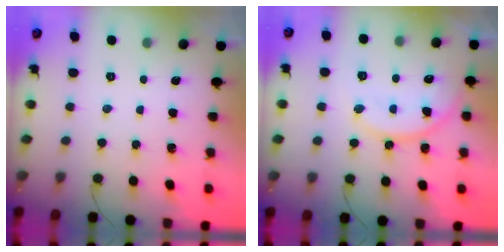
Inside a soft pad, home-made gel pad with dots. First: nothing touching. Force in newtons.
{"total": 12.4, "press": 12.4, "slide": 1.0}